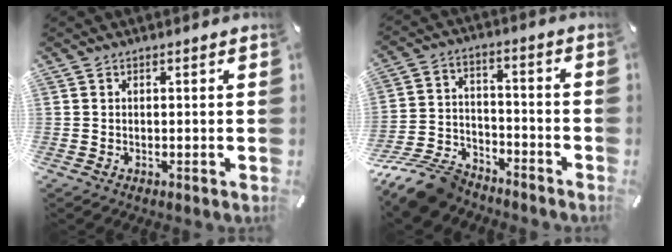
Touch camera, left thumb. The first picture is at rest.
{"total": 13.3, "force": [-11.2, 5.4, 4.8], "torque": [-0.084, 0.066, -0.209]}